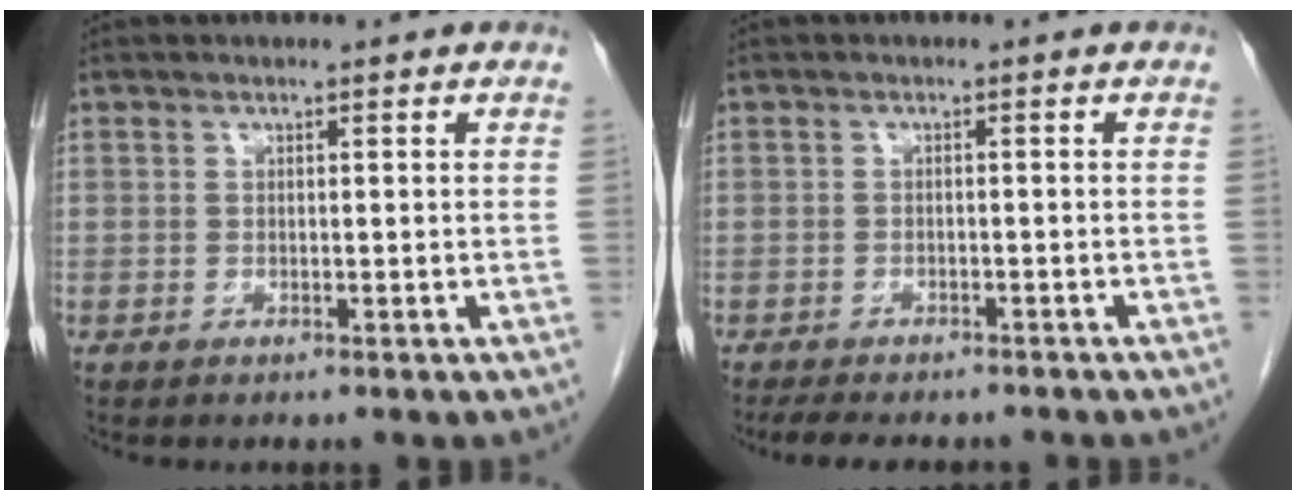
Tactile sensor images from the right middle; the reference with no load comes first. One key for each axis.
{"total": 7.8, "fx": -6.6, "fy": 2.4, "fz": 3.2, "tx": -0.049, "ty": -0.006, "tz": -0.089}